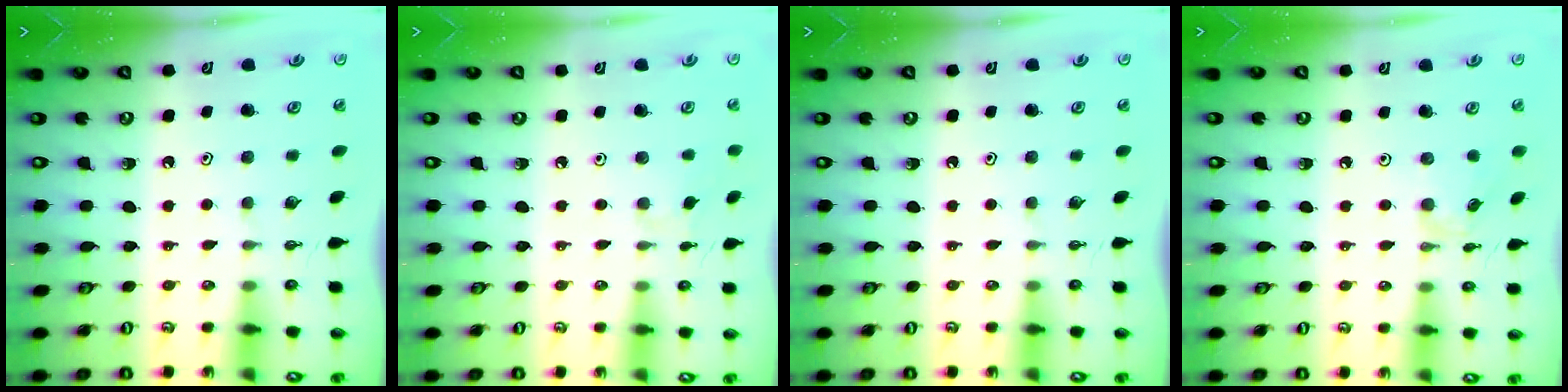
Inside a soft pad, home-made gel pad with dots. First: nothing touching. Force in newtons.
{"total": 2.9, "press": 2.9, "slide": 0.6}
{"total": 0.0}
{"total": 1.6, "press": 1.5, "slide": 0.3}